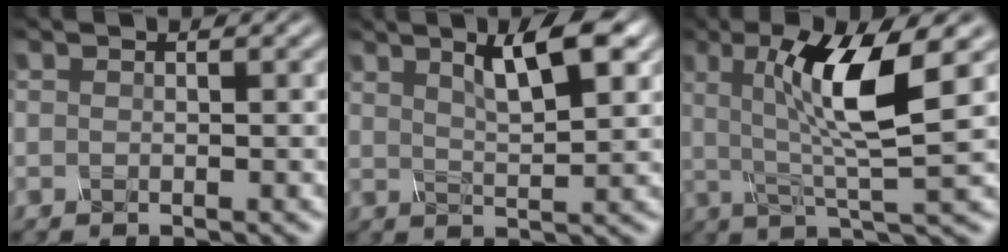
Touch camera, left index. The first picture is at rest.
{"total": 4.7, "force": [2.5, 0.7, 3.9], "torque": [-0.059, 0.011, 0.056]}
{"total": 6.7, "force": [1.3, 0.8, 6.6], "torque": [-0.121, -0.003, 0.047]}